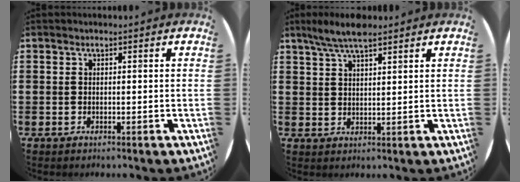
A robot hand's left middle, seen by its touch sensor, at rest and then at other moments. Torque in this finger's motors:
{"motor_torque": [0.57, -0.50, 0.10, 0.07]}